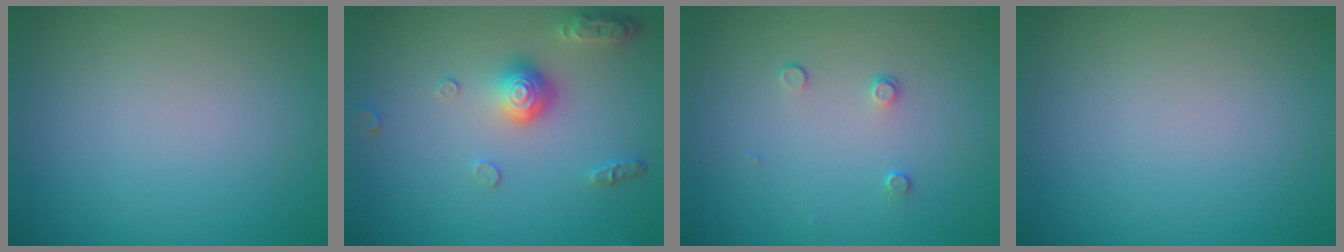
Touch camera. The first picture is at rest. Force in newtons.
{"total": 3.7, "press": 2.9, "slide": 2.4}
{"total": 0.9, "press": 0.6, "slide": 0.6}
{"total": 0.0}